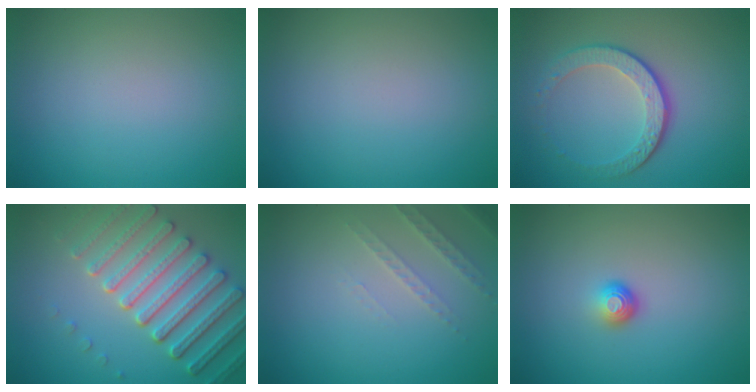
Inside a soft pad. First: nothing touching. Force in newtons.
{"total": 0.0}
{"total": 4.3, "press": 3.0, "slide": 3.1}
{"total": 6.8, "press": 5.4, "slide": 4.0}
{"total": 1.9, "press": 1.8, "slide": 0.6}
{"total": 1.5, "press": 1.0, "slide": 1.1}